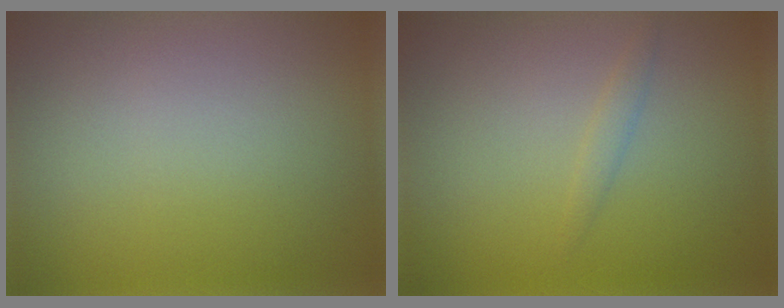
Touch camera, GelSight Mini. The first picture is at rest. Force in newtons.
{"total": 0.9, "press": 0.9, "slide": 0.1}